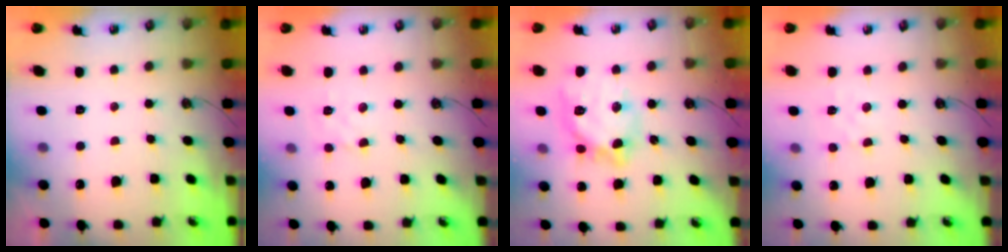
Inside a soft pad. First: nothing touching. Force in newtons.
{"total": 2.4, "press": 2.4, "slide": 0.3}
{"total": 16.6, "press": 16.5, "slide": 1.6}
{"total": 3.3, "press": 3.3, "slide": 0.5}